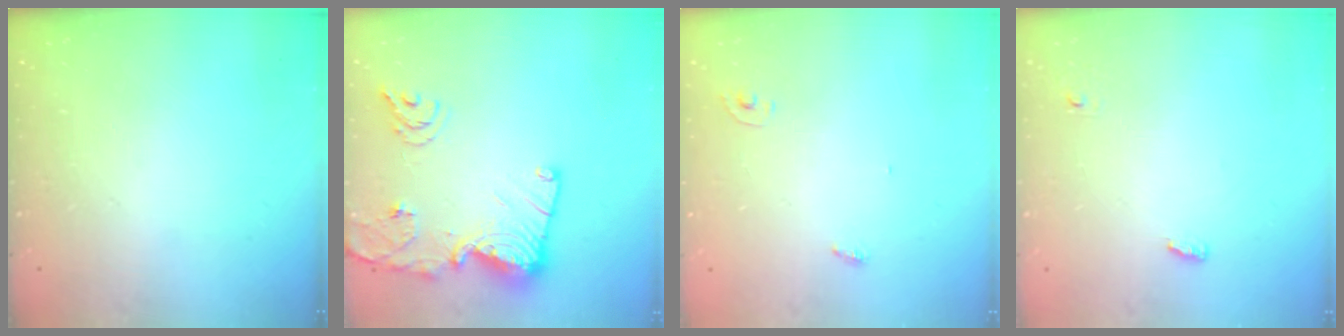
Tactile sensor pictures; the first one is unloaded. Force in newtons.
{"total": 16.5, "press": 16.5, "slide": 1.7}
{"total": 2.8, "press": 2.8, "slide": 0.1}
{"total": 3.5, "press": 3.4, "slide": 1.0}